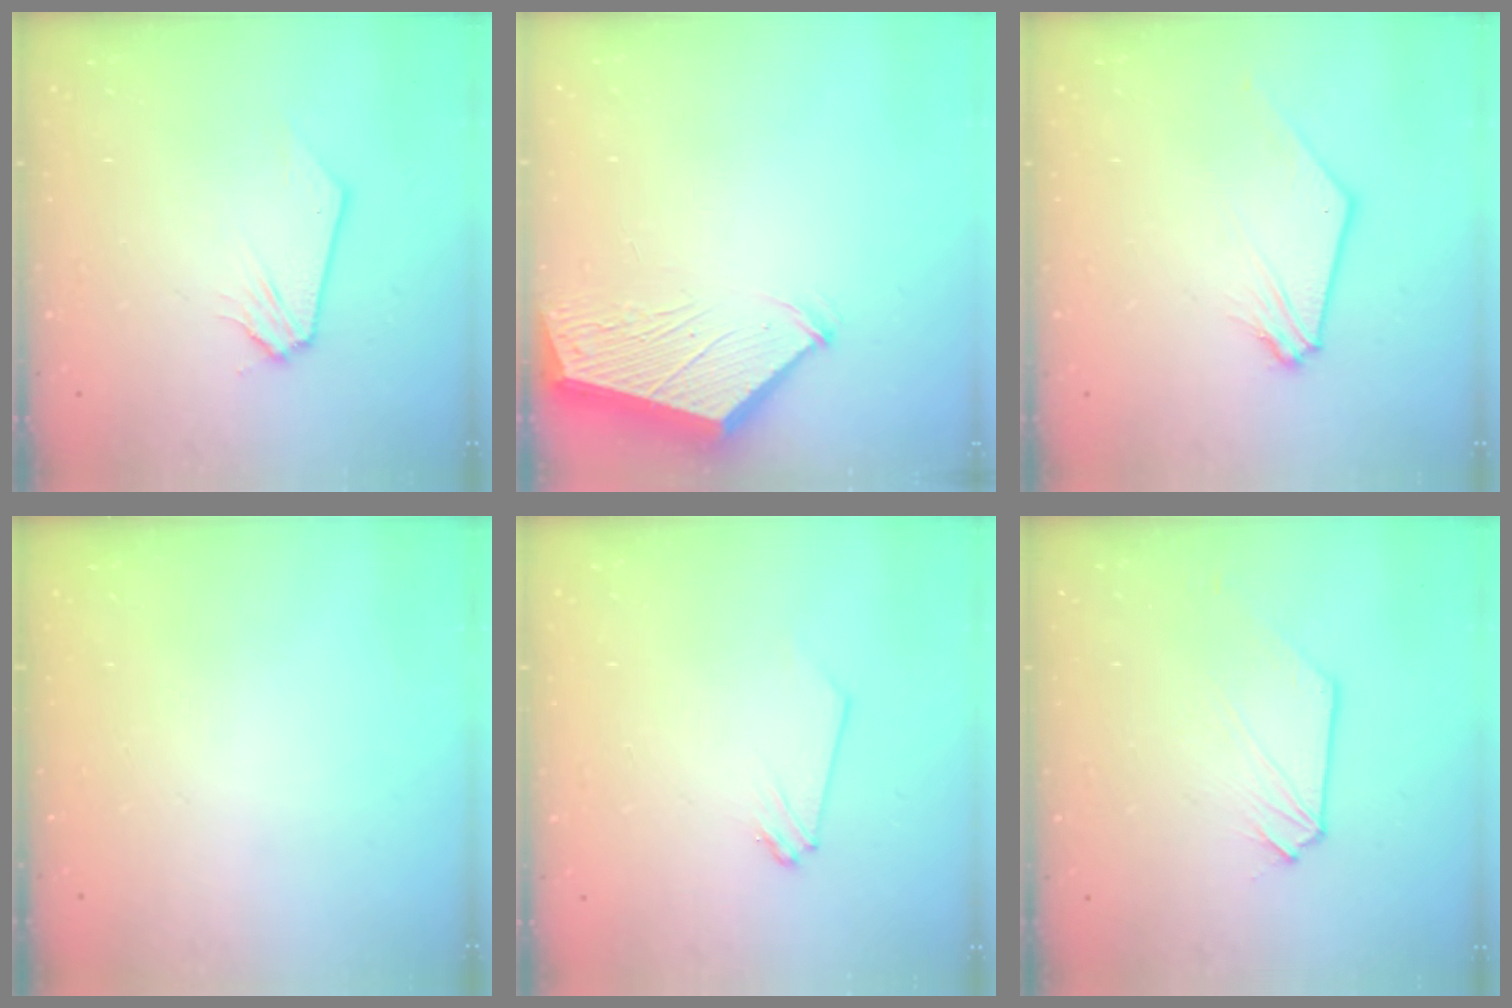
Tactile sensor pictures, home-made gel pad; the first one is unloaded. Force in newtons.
{"total": 3.0, "press": 3.0, "slide": 0.4}
{"total": 1.8, "press": 1.8, "slide": 0.4}
{"total": 0.0}
{"total": 0.0}
{"total": 0.5, "press": 0.5, "slide": 0.0}